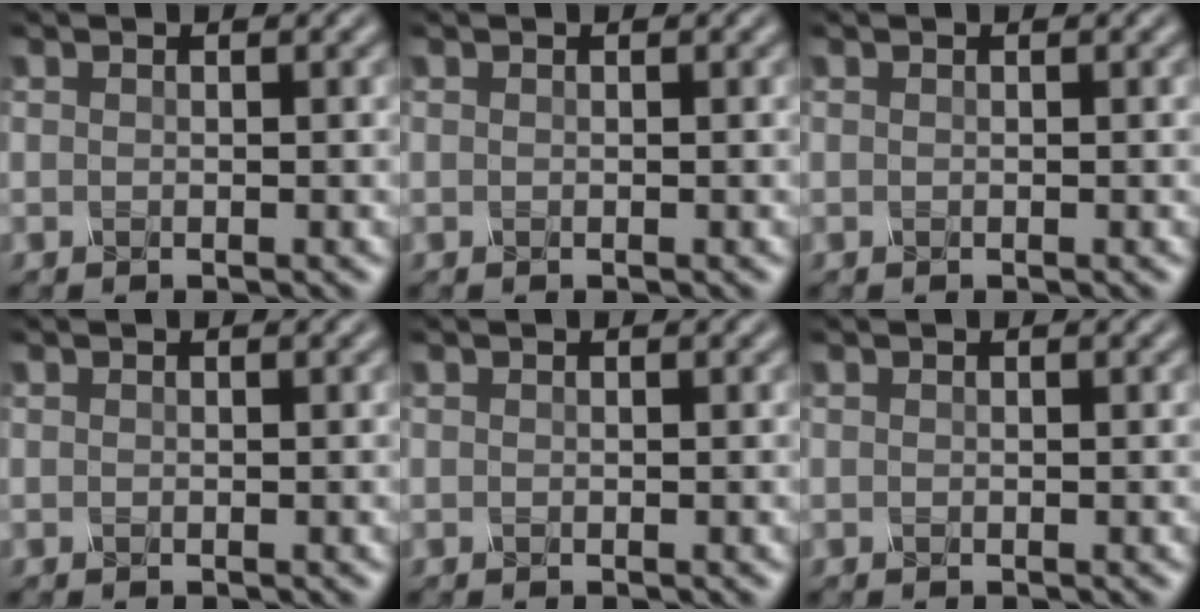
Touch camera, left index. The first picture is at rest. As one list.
[{"total": 0.0}, {"total": 0.0}, {"total": 0.0}, {"total": 0.0}, {"total": 0.0}]